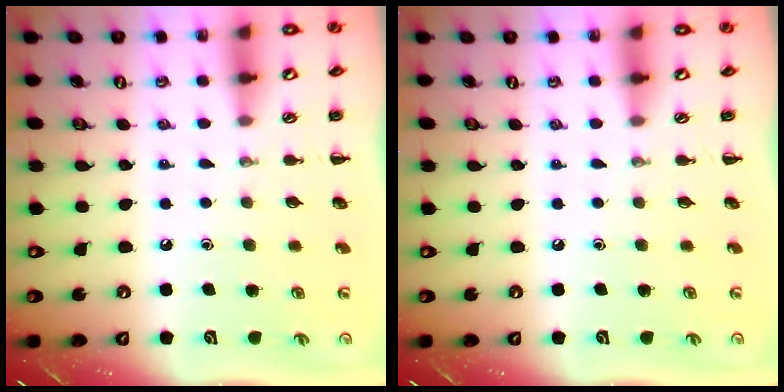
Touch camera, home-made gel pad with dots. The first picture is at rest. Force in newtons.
{"total": 0.0}